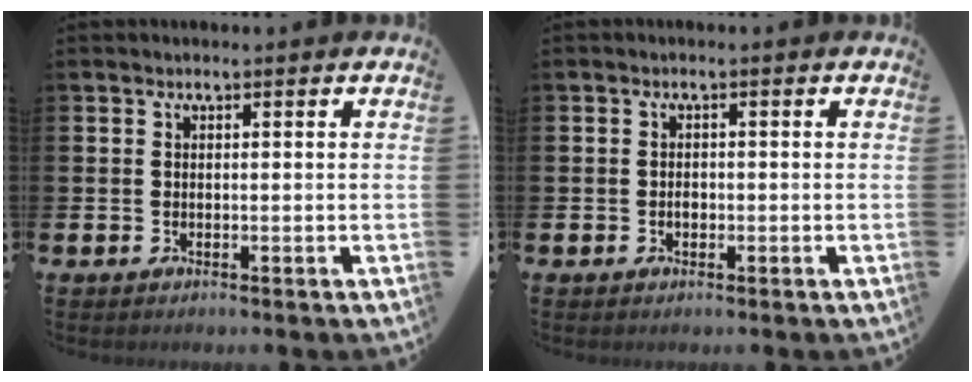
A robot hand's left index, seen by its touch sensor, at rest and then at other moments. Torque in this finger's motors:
{"motor_torque": [0.41, 0.32, 0.14, 0.04]}